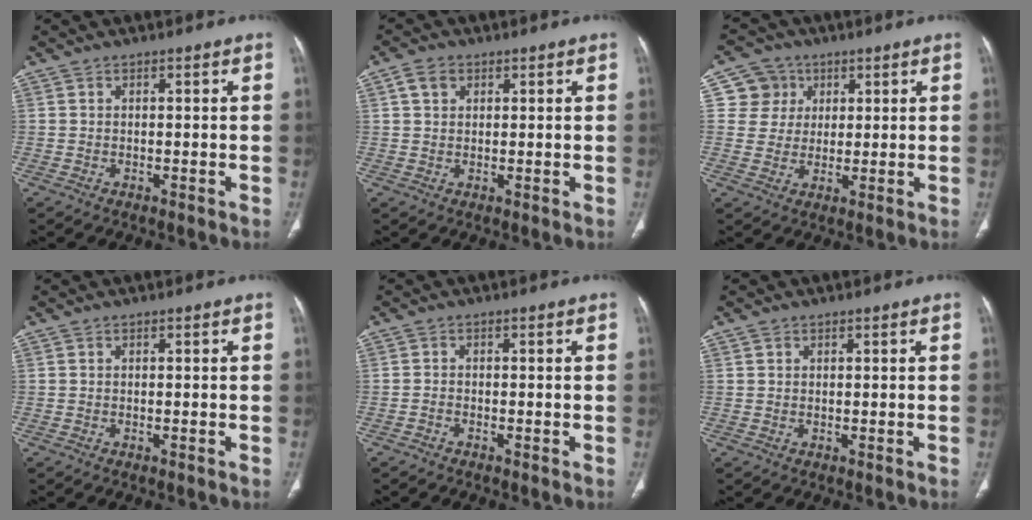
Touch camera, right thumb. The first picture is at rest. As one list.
[{"total": 3.2, "force": [1.3, 2.5, 1.6], "torque": [-0.017, 0.002, 0.026]}, {"total": 6.6, "force": [2.2, 6.2, 0.6], "torque": [0.023, -0.002, 0.037]}, {"total": 0.0}, {"total": 0.6, "force": [-0.6, 0.3, 0.1], "torque": [-0.002, 0.004, -0.013]}, {"total": 0.6, "force": [0.4, 0.5, 0.2], "torque": [0.000, -0.001, 0.006]}]